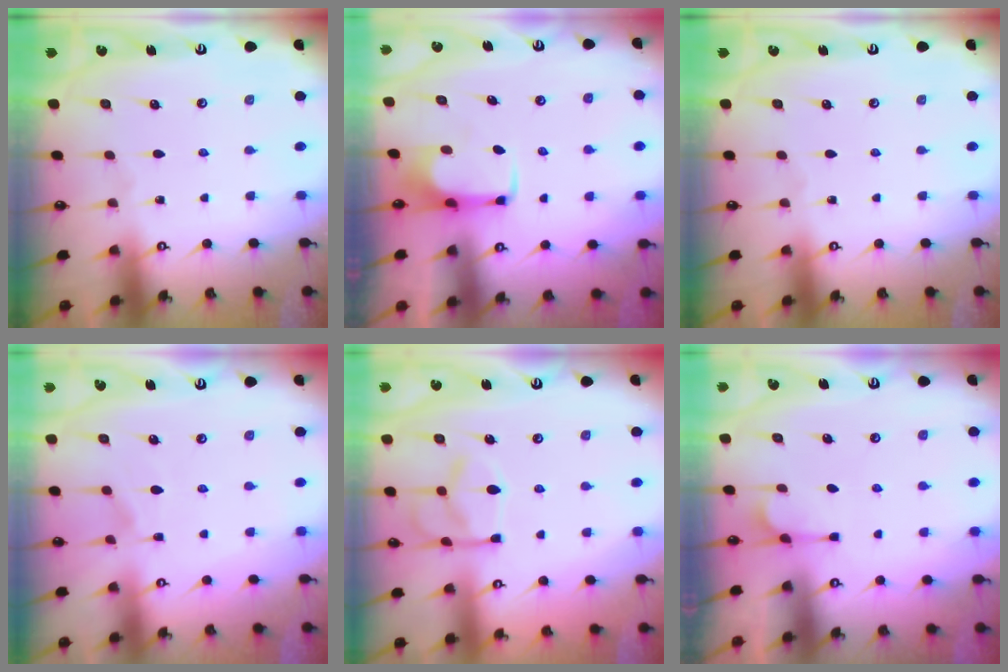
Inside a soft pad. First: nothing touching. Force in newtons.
{"total": 2.2, "press": 2.1, "slide": 0.4}
{"total": 0.0}
{"total": 1.7, "press": 1.1, "slide": 1.2}
{"total": 8.4, "press": 8.4, "slide": 0.8}
{"total": 2.5, "press": 2.1, "slide": 1.2}